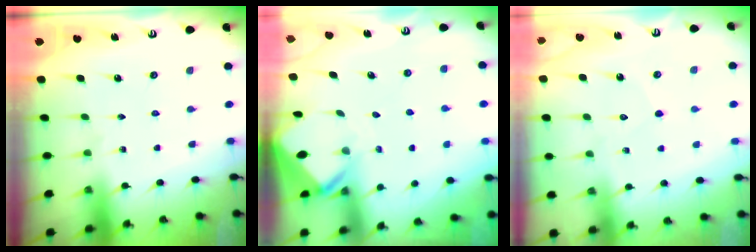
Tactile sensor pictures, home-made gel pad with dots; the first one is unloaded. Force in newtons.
{"total": 2.9, "press": 2.9, "slide": 0.2}
{"total": 6.4, "press": 6.4, "slide": 0.4}